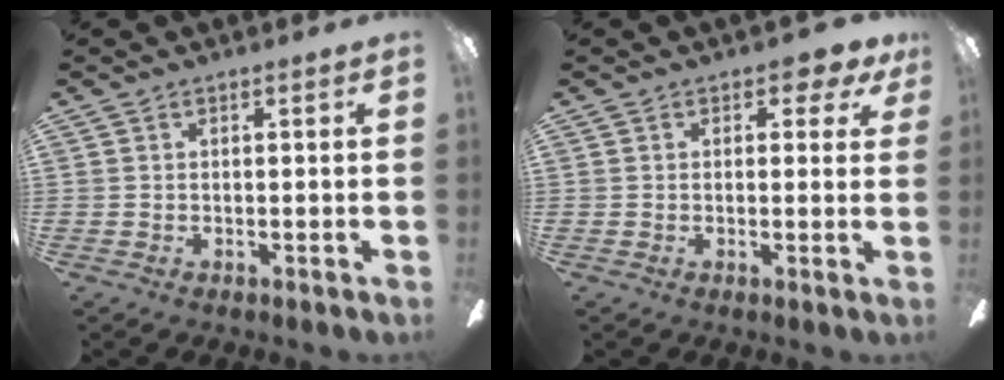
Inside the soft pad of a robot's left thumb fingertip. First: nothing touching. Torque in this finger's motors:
{"motor_torque": [0.00, 0.01, 0.03, -0.02, 0.00]}